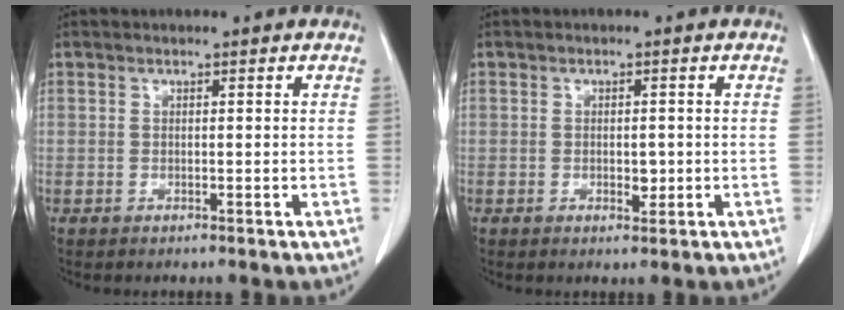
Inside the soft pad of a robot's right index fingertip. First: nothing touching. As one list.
[{"total": 2.1, "force": [-0.3, 1.1, 1.7], "torque": [-0.027, -0.001, 0.000]}]